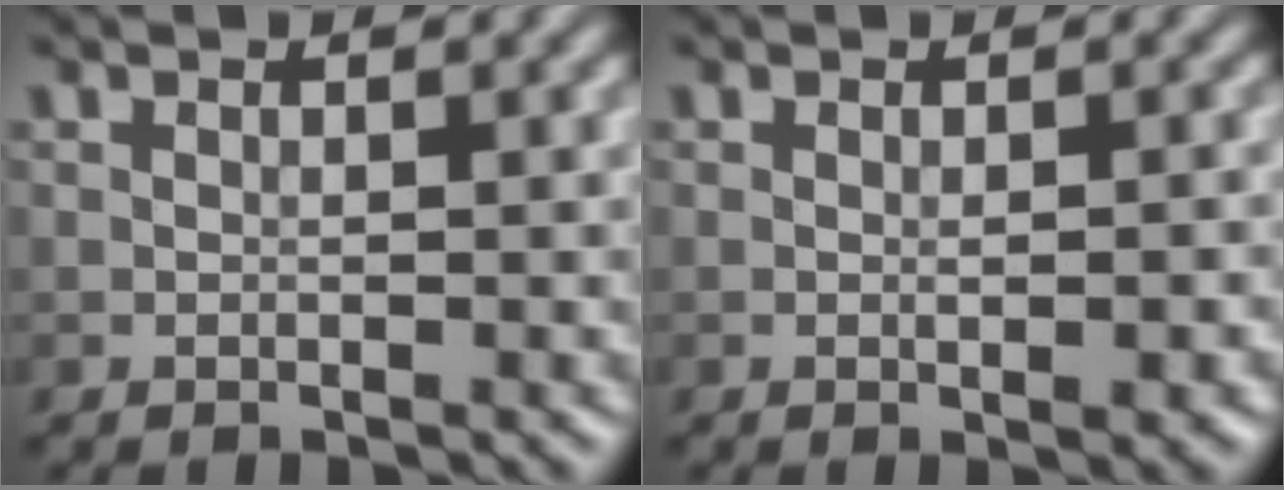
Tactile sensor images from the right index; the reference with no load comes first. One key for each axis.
{"total": 1.9, "fx": -0.4, "fy": 0.4, "fz": 1.8, "tx": -0.027, "ty": -0.001, "tz": -0.004}